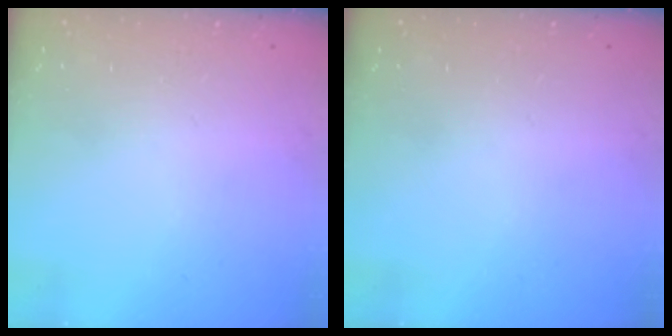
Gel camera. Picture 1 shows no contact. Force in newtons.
{"total": 0.0}